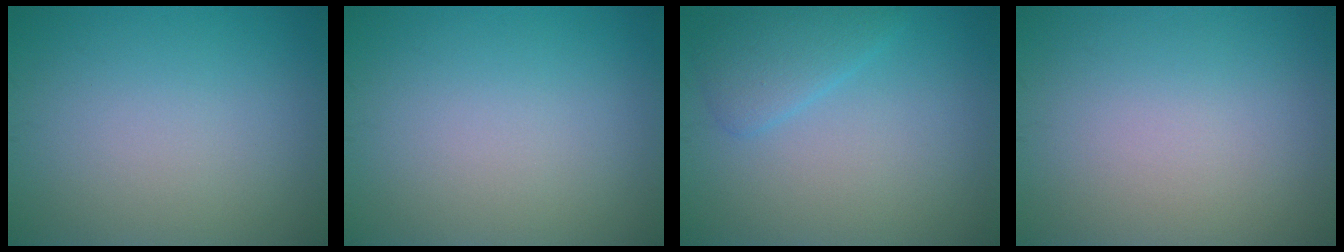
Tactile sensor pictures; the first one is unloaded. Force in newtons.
{"total": 0.0}
{"total": 2.6, "press": 2.6, "slide": 0.1}
{"total": 0.0}